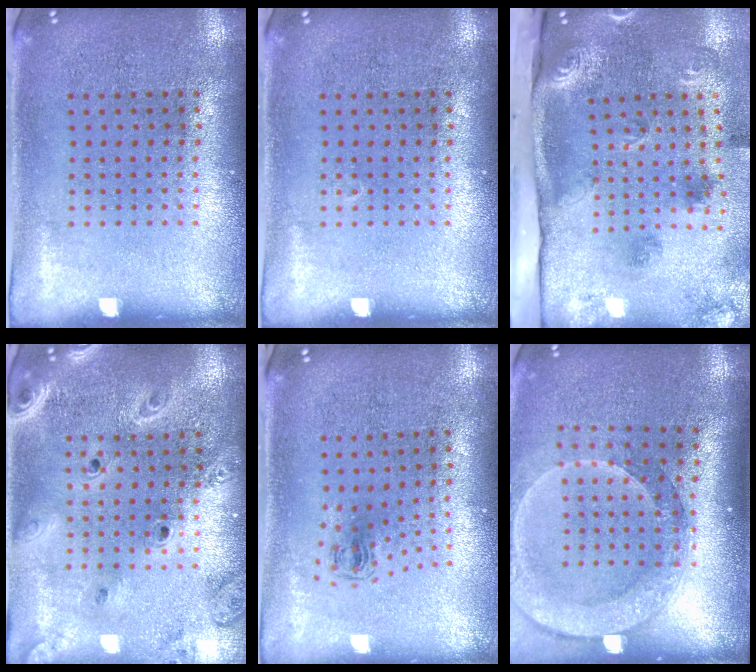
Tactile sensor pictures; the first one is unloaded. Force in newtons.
{"total": 0.0}
{"total": 3.2, "press": 2.0, "slide": 2.5}
{"total": 2.5, "press": 2.2, "slide": 1.2}
{"total": 0.7, "press": 0.4, "slide": 0.6}
{"total": 2.5, "press": 2.0, "slide": 1.5}